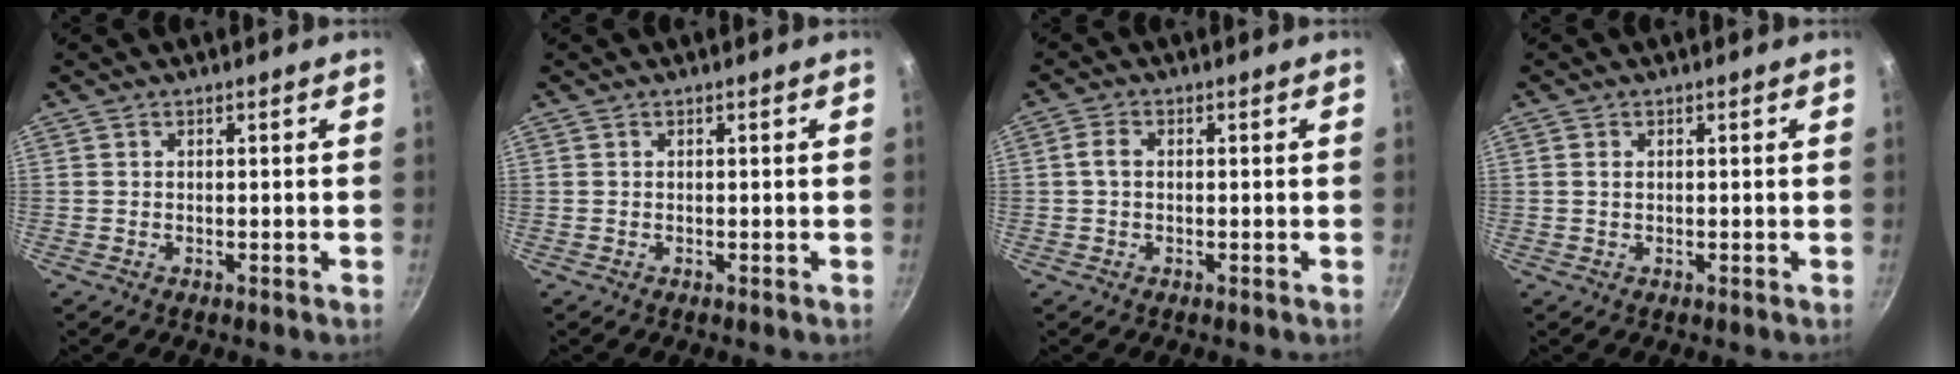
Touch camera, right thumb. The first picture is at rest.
{"total": 0.0}
{"total": 2.4, "force": [0.1, 1.7, 1.7], "torque": [-0.036, 0.009, -0.001]}
{"total": 1.0, "force": [0.2, 0.7, 0.7], "torque": [-0.013, 0.002, 0.004]}